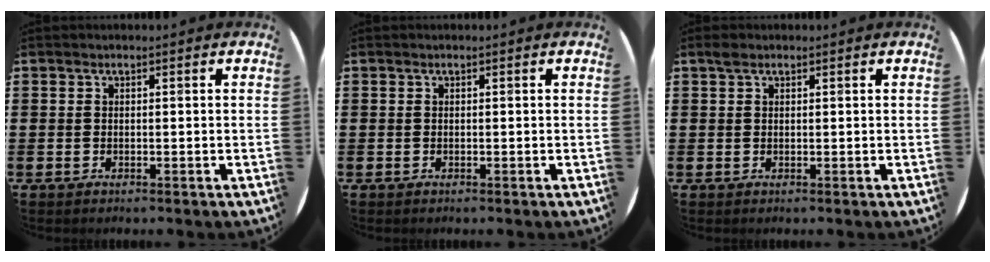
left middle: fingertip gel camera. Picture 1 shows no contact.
{"total": 0.0}
{"total": 0.9, "force": [0.7, 0.5, 0.4], "torque": [-0.001, 0.000, 0.011]}